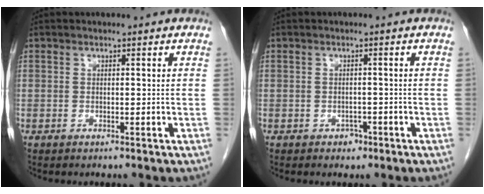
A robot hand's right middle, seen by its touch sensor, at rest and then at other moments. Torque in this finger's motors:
{"motor_torque": [-0.12, -0.02, 0.03, 0.00]}